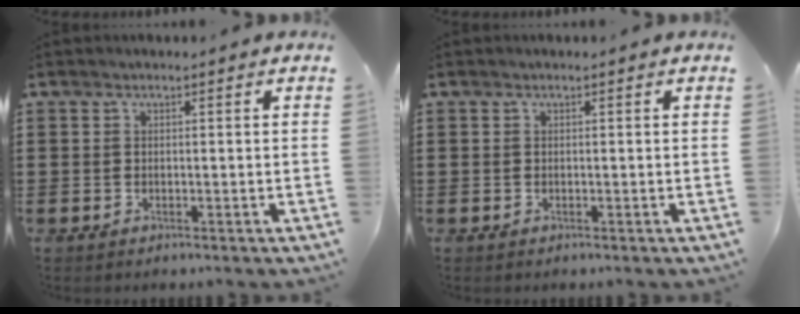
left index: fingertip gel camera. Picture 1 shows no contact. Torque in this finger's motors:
{"motor_torque": [0.00, 0.00, 0.00, 0.00]}